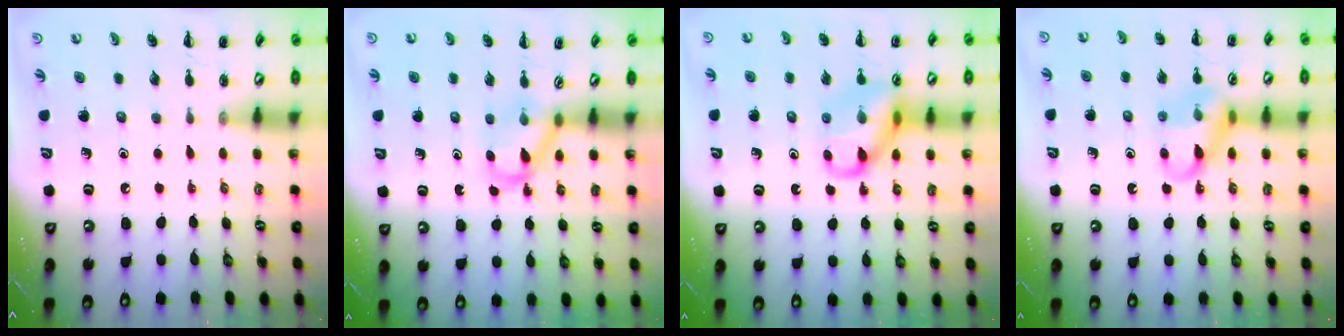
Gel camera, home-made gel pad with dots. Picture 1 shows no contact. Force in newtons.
{"total": 3.3, "press": 3.1, "slide": 1.2}
{"total": 11.3, "press": 11.2, "slide": 1.6}
{"total": 13.0, "press": 12.9, "slide": 2.0}